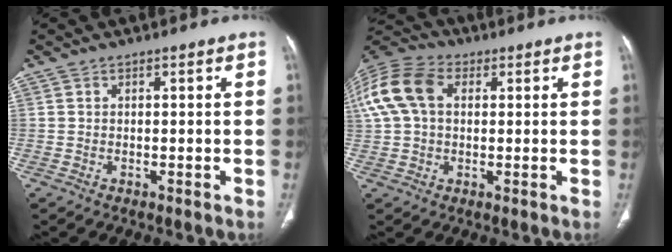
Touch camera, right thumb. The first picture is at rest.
{"total": 15.8, "force": [3.9, 10.9, 10.8], "torque": [-0.254, 0.037, 0.069]}